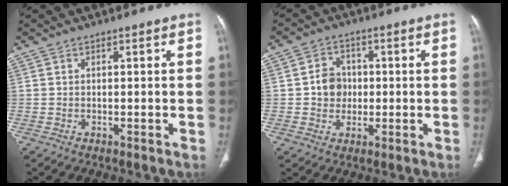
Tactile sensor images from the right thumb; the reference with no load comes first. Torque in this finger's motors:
{"motor_torque": [-0.41, 0.39, -0.14, 0.03, 0.01]}